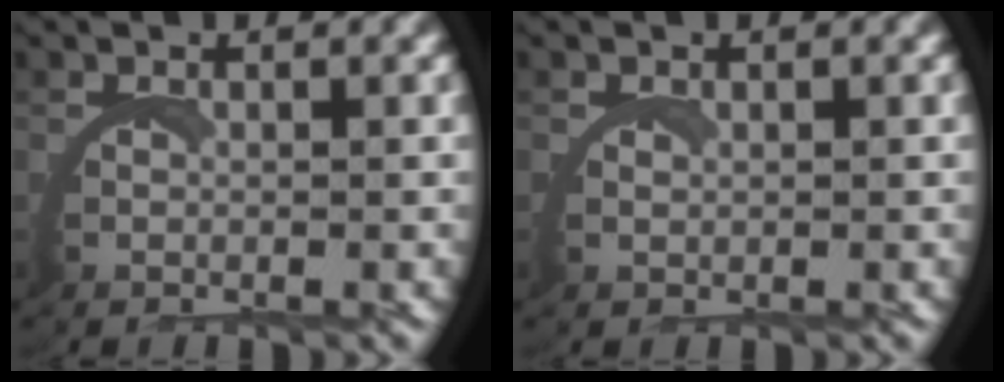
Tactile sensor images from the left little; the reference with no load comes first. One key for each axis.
{"total": 0.9, "fx": 0.9, "fy": -0.2, "fz": 0.0, "tx": -0.005, "ty": -0.003, "tz": 0.019}